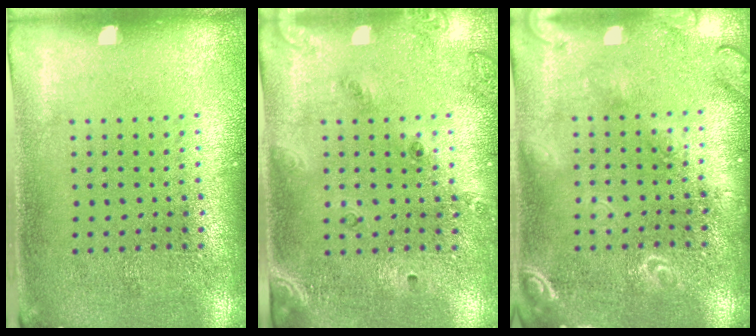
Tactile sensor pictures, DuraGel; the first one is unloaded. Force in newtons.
{"total": 1.5, "press": 1.3, "slide": 0.7}
{"total": 3.1, "press": 3.1, "slide": 0.4}